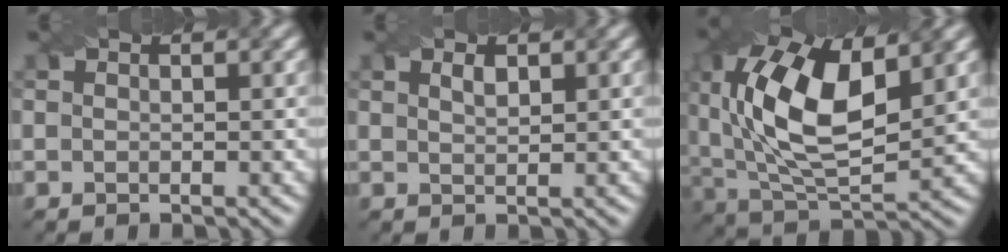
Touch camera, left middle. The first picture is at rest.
{"total": 1.0, "force": [0.7, 0.4, 0.6], "torque": [-0.013, 0.001, 0.014]}
{"total": 12.1, "force": [2.9, 5.6, 10.3], "torque": [-0.189, 0.008, 0.047]}